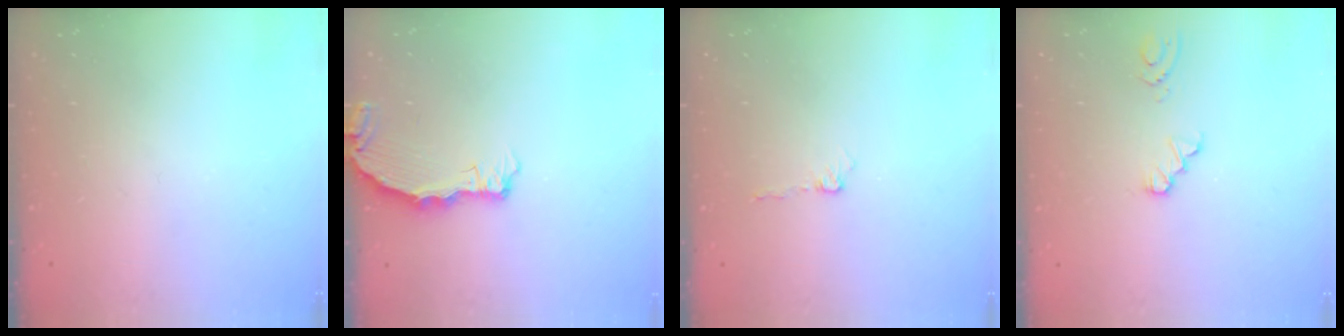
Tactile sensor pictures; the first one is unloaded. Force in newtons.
{"total": 4.9, "press": 4.9, "slide": 0.2}
{"total": 4.4, "press": 4.4, "slide": 0.5}
{"total": 1.9, "press": 1.9, "slide": 0.2}